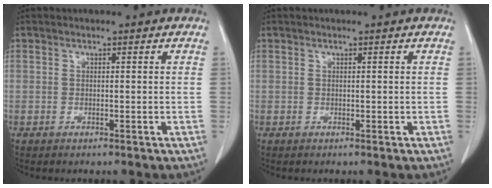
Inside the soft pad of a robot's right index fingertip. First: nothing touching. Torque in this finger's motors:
{"motor_torque": [-0.01, 0.00, 0.00, 0.00]}